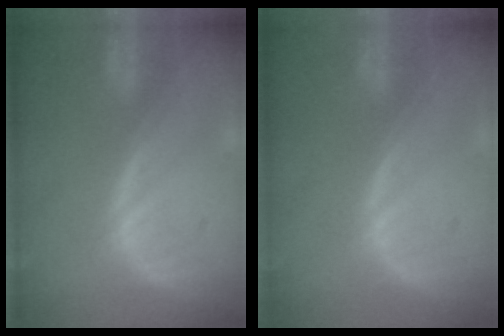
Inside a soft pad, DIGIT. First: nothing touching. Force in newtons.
{"total": 0.0}